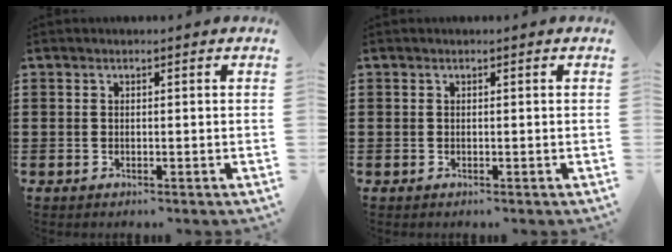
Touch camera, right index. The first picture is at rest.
{"total": 0.0}